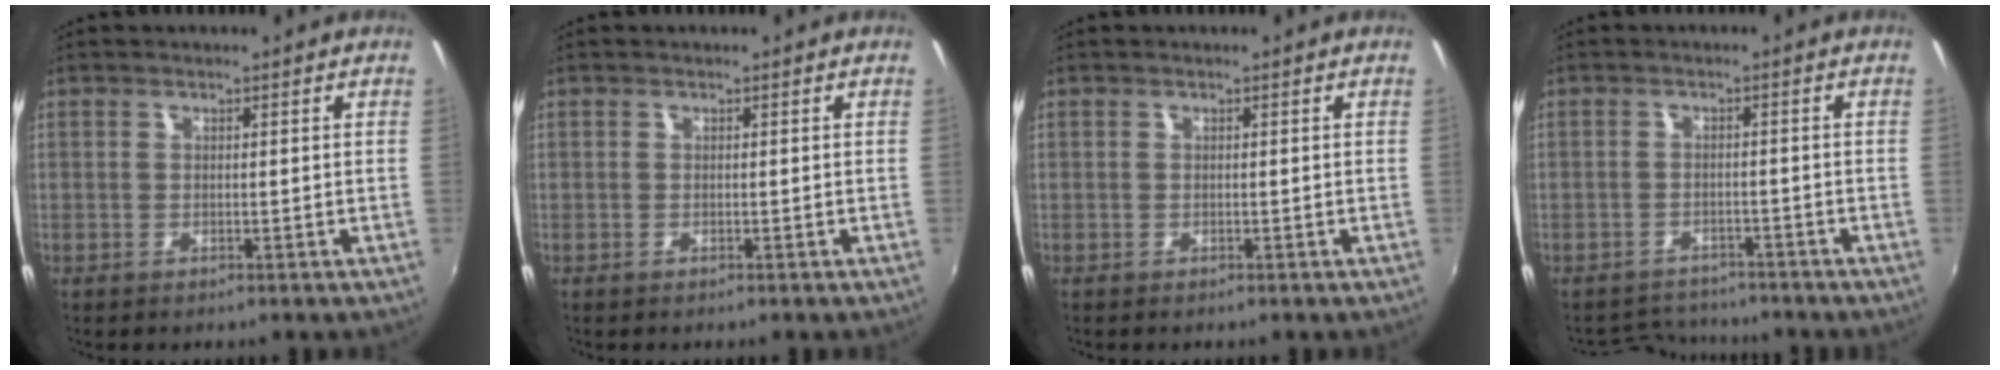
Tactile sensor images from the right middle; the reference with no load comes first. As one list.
[{"total": 0.0}, {"total": 0.0}, {"total": 6.0, "force": [-5.8, 1.8, 0.4], "torque": [-0.022, 0.006, -0.090]}]